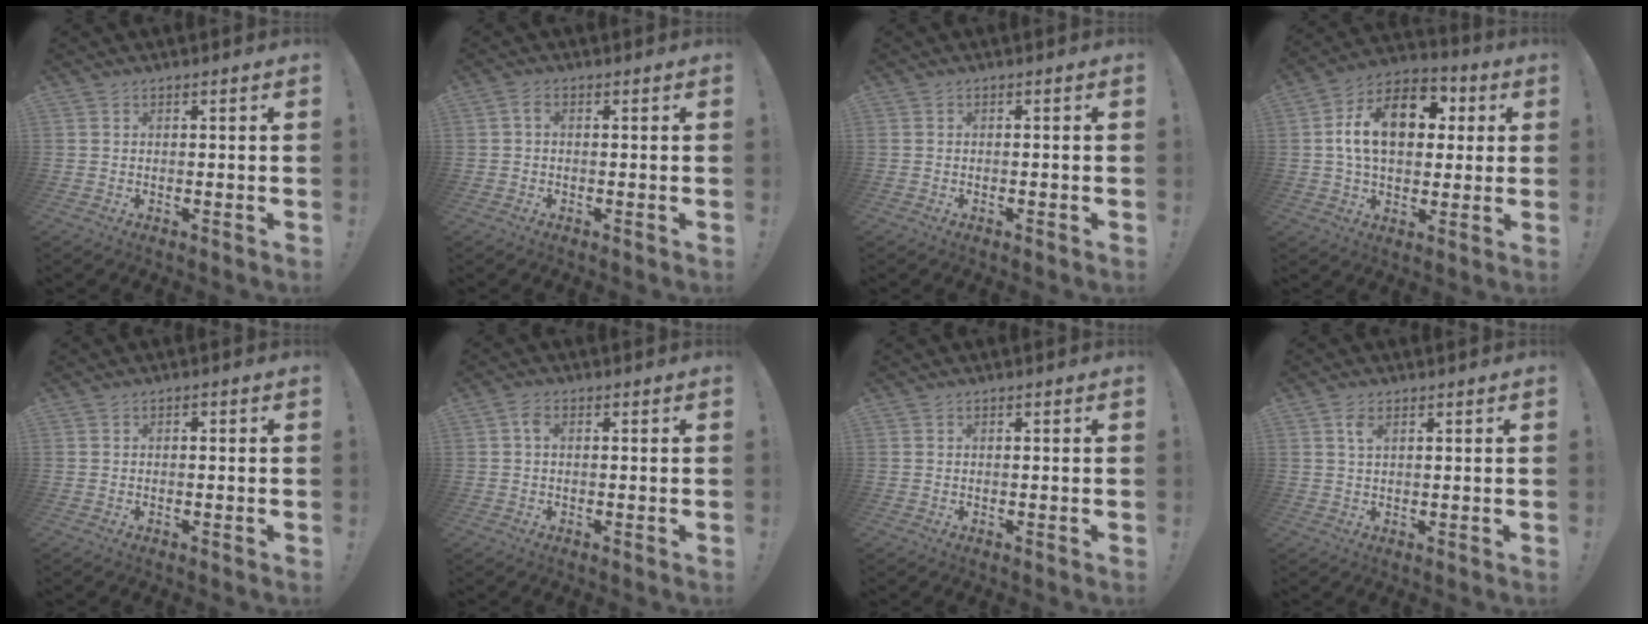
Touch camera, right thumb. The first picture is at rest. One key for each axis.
{"total": 1.6, "fx": -0.2, "fy": 0.7, "fz": 1.4, "tx": -0.036, "ty": 0.010, "tz": -0.003}
{"total": 0.6, "fx": -0.5, "fy": -0.1, "fz": 0.3, "tx": -0.006, "ty": 0.000, "tz": -0.009}
{"total": 17.8, "fx": 3.5, "fy": 11.7, "fz": 13.0, "tx": -0.205, "ty": 0.006, "tz": 0.063}
{"total": 0.5, "fx": -0.4, "fy": 0.4, "fz": 0.1, "tx": 0.000, "ty": 0.004, "tz": -0.008}
{"total": 2.1, "fx": 0.3, "fy": 1.4, "fz": 1.6, "tx": -0.036, "ty": 0.008, "tz": 0.006}
{"total": 0.0}
{"total": 2.8, "fx": 1.3, "fy": 1.5, "fz": 2.1, "tx": -0.030, "ty": -0.002, "tz": 0.019}